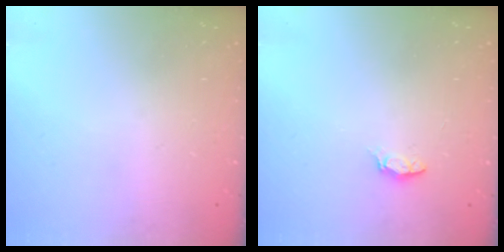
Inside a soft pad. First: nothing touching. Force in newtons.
{"total": 4.0, "press": 4.0, "slide": 0.4}